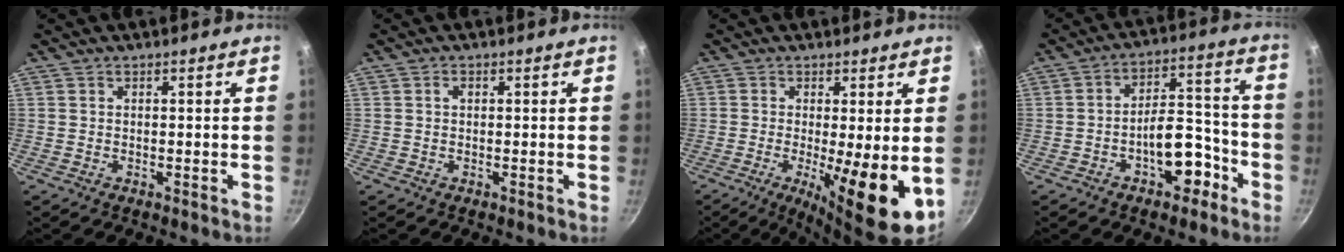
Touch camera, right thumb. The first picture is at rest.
{"total": 1.0, "force": [0.2, 0.6, 0.7], "torque": [-0.011, 0.003, 0.003]}
{"total": 11.3, "force": [-1.6, 2.4, 11.0], "torque": [-0.168, -0.016, -0.019]}
{"total": 11.1, "force": [-5.2, 6.0, 7.9], "torque": [-0.073, 0.069, -0.068]}